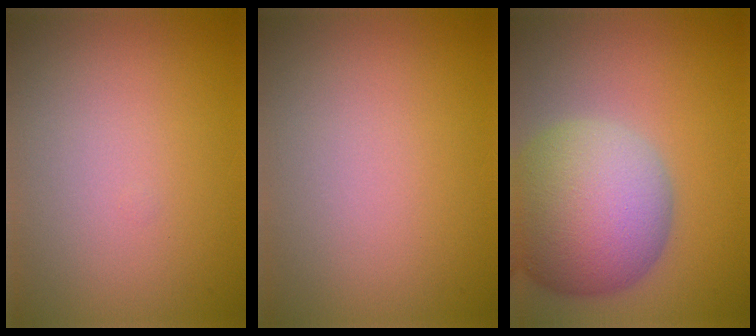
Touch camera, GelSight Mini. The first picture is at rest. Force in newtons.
{"total": 0.0}
{"total": 10.4, "press": 10.4, "slide": 0.9}